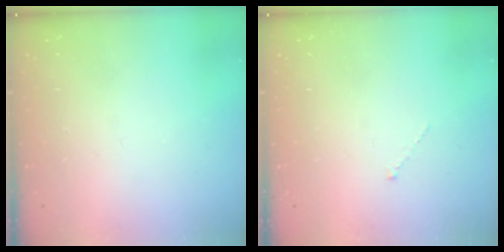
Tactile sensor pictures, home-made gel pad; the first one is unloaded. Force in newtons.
{"total": 0.0}